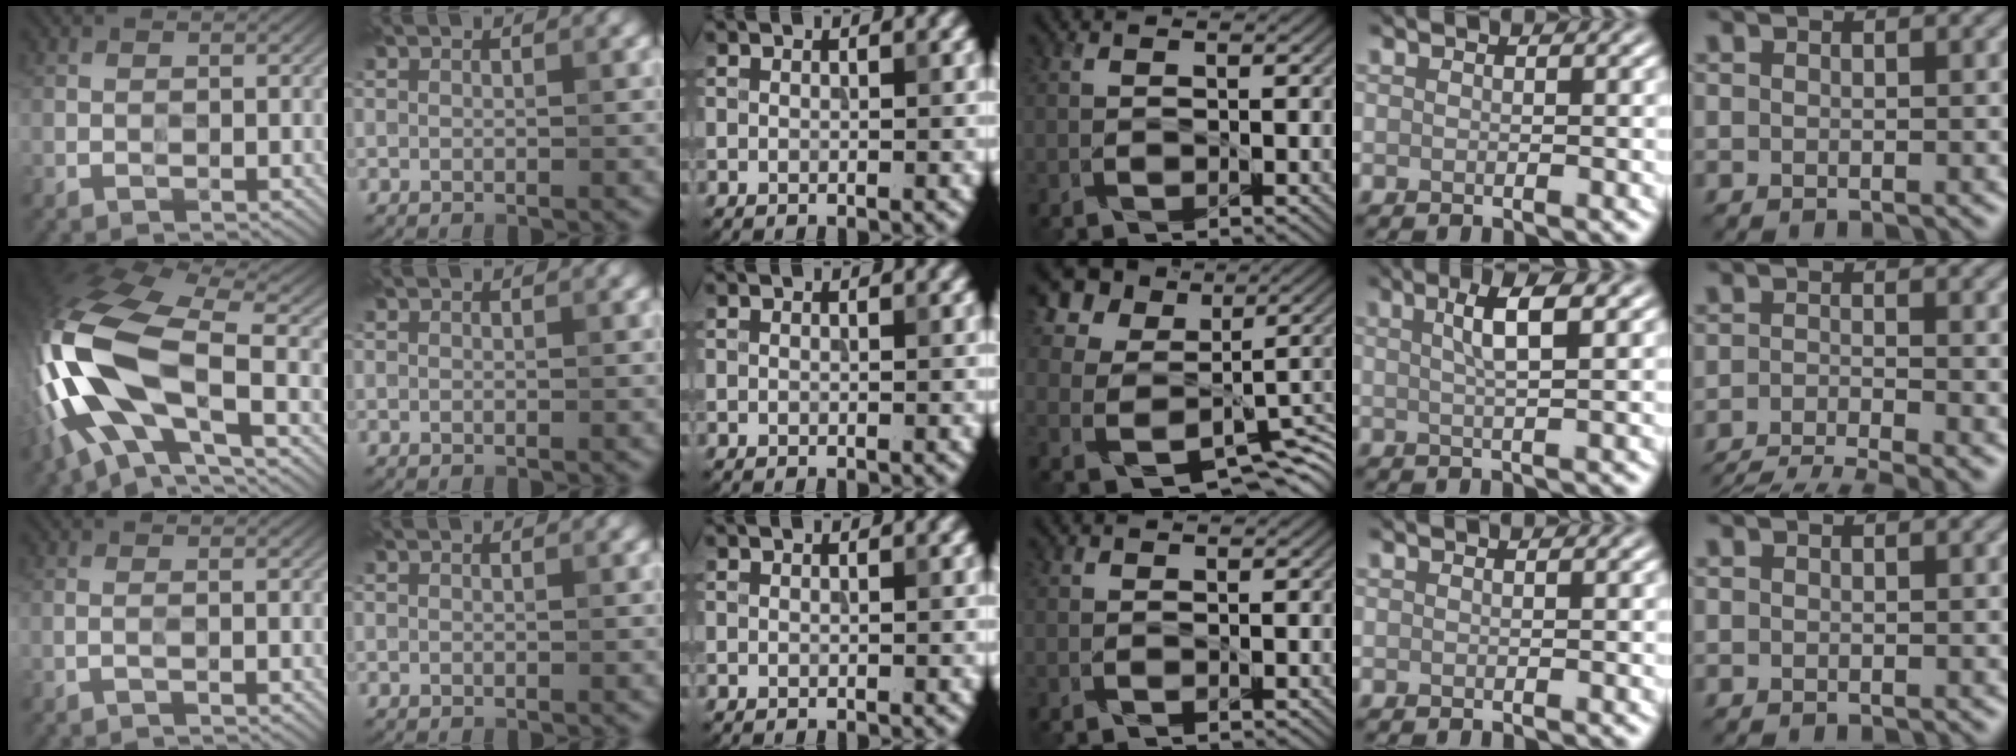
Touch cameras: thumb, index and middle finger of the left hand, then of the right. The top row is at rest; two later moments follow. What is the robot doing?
{"motion": "wipe", "object": "mirror"}